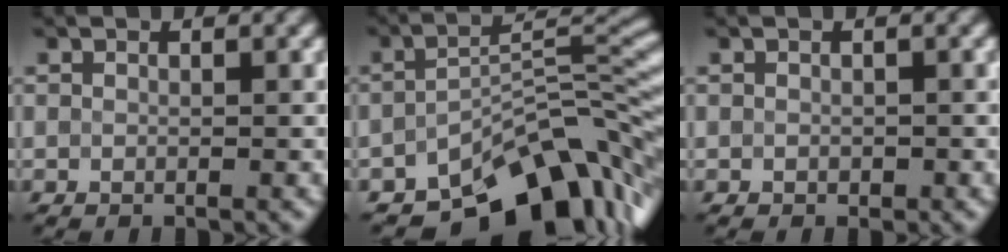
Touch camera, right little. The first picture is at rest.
{"total": 10.7, "force": [-7.7, 4.0, 6.3], "torque": [-0.069, 0.003, -0.127]}
{"total": 0.7, "force": [-0.3, -0.3, -0.5], "torque": [0.001, 0.001, 0.008]}